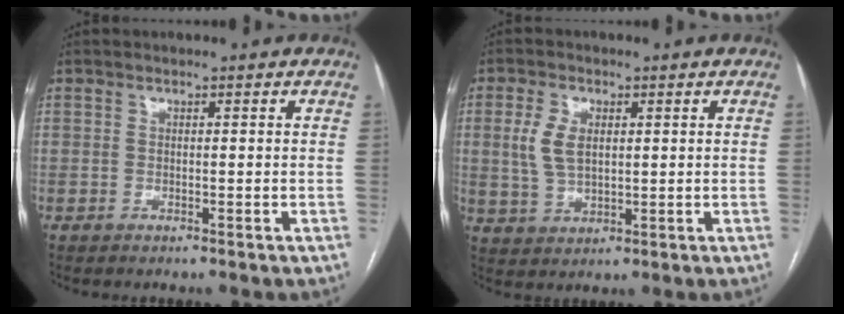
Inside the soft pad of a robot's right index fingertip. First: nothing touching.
{"total": 5.8, "force": [1.2, 3.3, 4.6], "torque": [-0.108, 0.009, 0.030]}